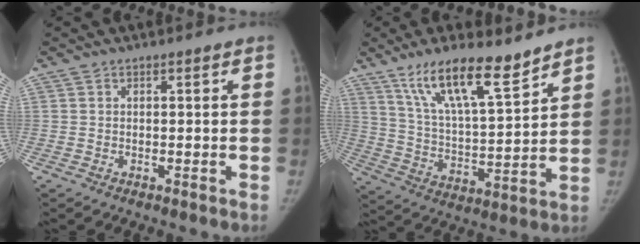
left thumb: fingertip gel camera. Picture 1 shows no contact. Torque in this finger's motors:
{"motor_torque": [0.65, 0.09, 1.21, -1.32, 0.09]}